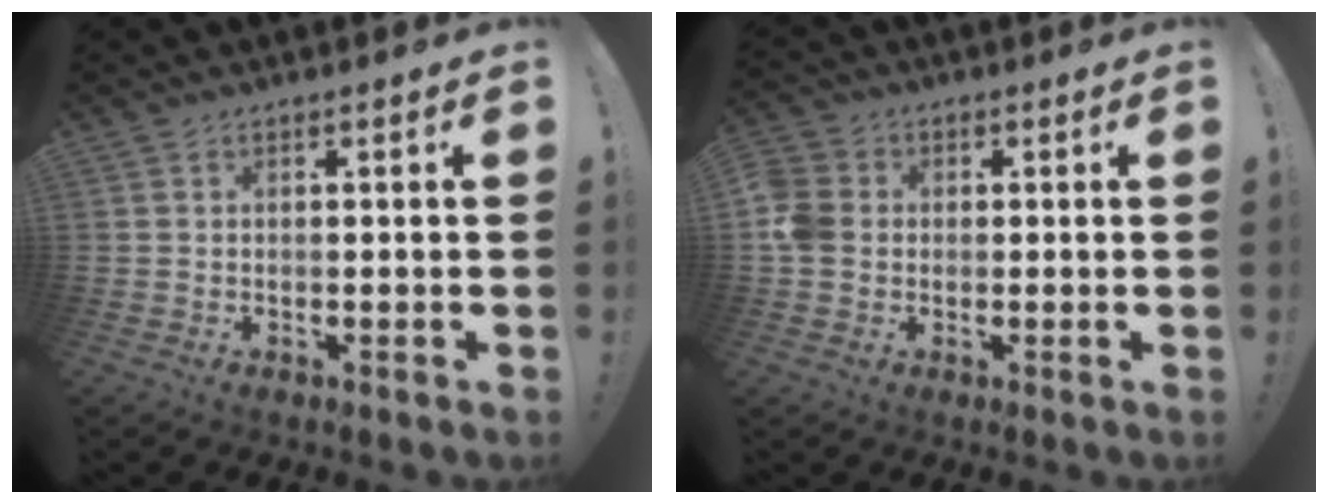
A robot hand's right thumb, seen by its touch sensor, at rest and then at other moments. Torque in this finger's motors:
{"motor_torque": [0.25, 0.43, 0.75, -0.20, 0.05]}